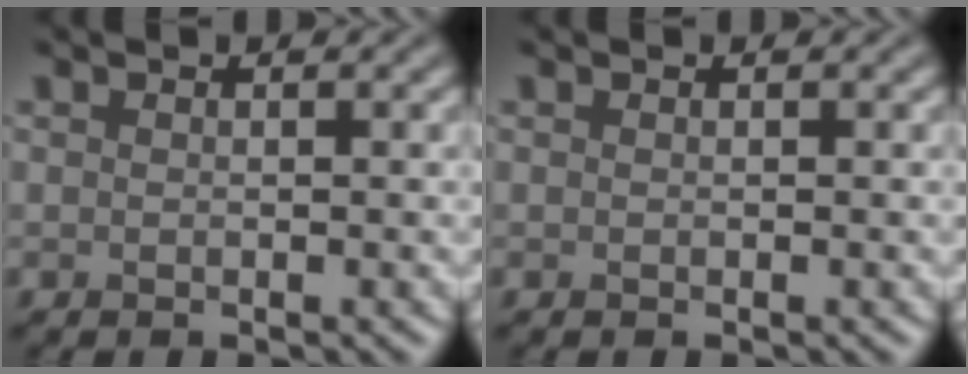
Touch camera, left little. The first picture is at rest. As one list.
[{"total": 0.0}]